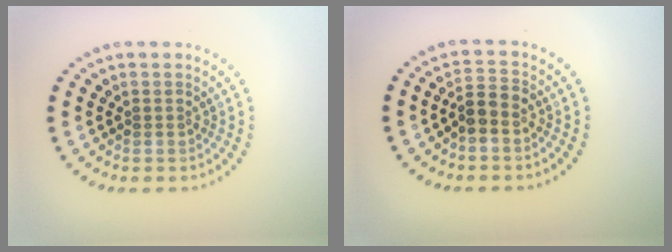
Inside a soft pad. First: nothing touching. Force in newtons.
{"total": 1.9, "press": 1.7, "slide": 1.0}